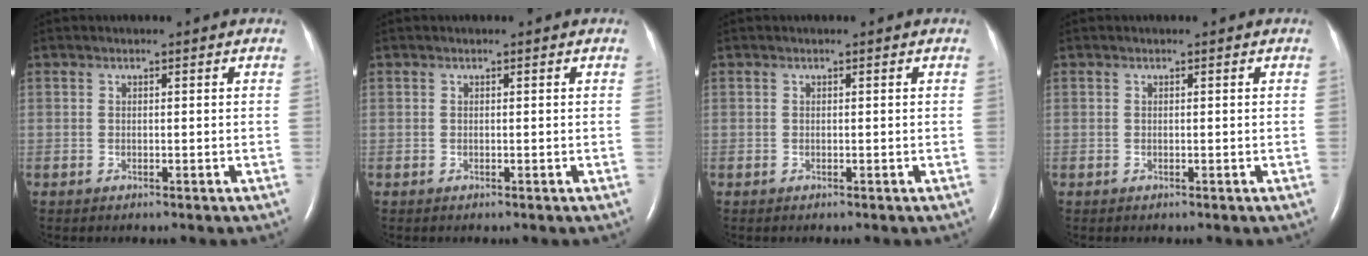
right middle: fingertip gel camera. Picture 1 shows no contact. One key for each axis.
{"total": 0.0}
{"total": 0.0}
{"total": 0.0}